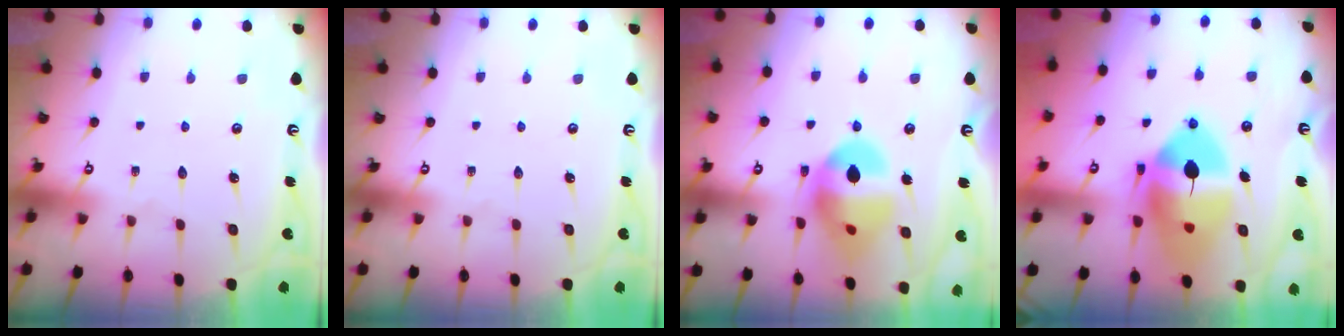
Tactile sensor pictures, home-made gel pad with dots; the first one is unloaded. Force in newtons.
{"total": 0.0}
{"total": 15.6, "press": 15.5, "slide": 1.6}
{"total": 19.4, "press": 19.2, "slide": 3.2}